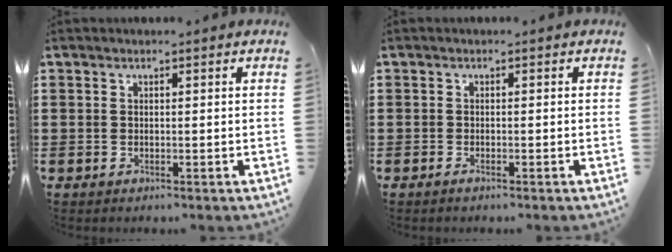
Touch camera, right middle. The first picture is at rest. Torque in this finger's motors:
{"motor_torque": [0.00, -0.02, -0.02, -0.01]}